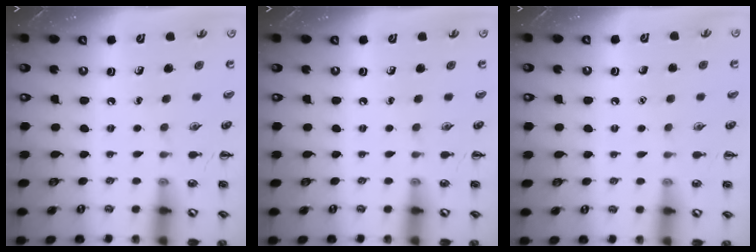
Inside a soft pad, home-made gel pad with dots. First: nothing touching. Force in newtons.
{"total": 0.0}
{"total": 1.4, "press": 1.4, "slide": 0.1}